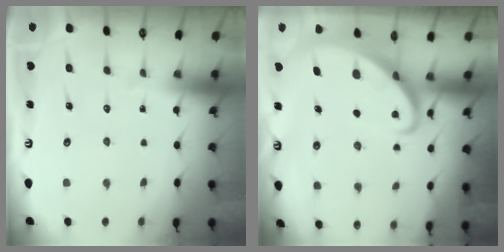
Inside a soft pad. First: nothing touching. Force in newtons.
{"total": 3.3, "press": 3.3, "slide": 0.4}